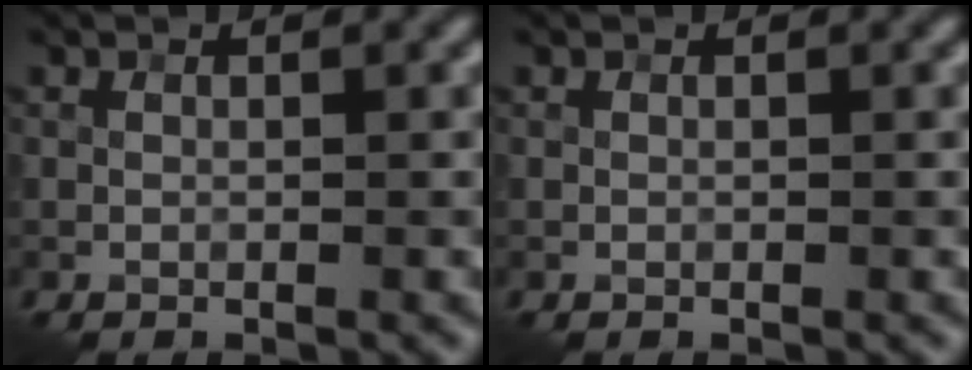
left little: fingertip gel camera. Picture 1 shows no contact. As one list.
[{"total": 0.0}]